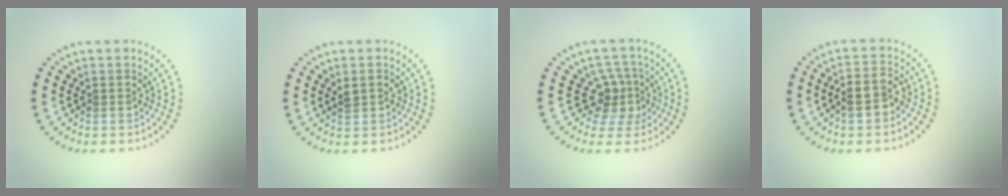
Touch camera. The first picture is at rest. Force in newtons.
{"total": 1.1, "press": 1.1, "slide": 0.1}
{"total": 3.0, "press": 2.3, "slide": 2.0}
{"total": 2.8, "press": 2.6, "slide": 1.1}